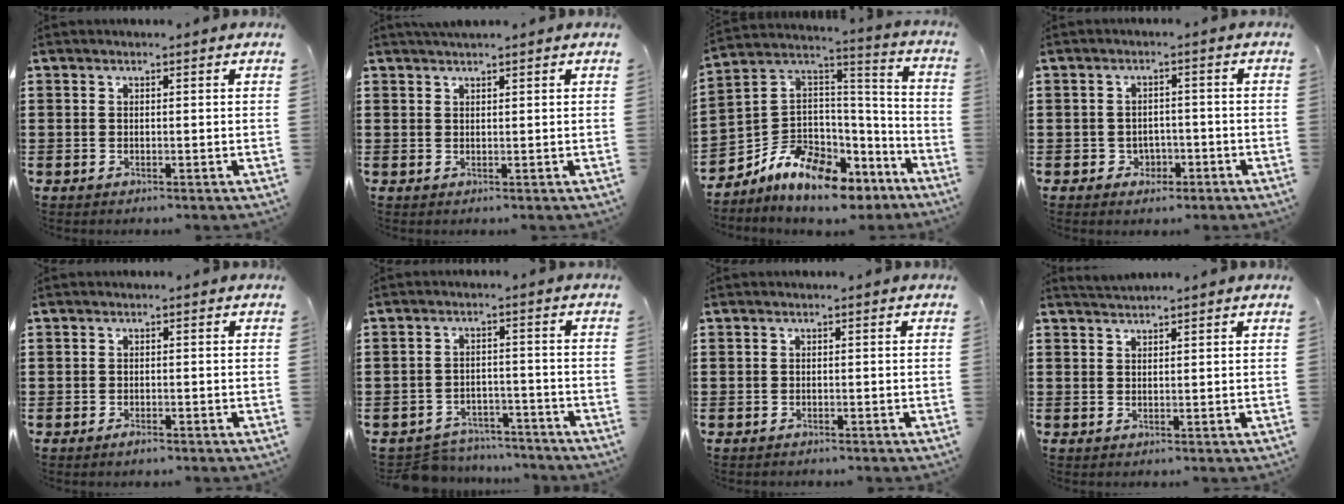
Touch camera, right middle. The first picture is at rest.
{"total": 1.2, "force": [1.2, 0.0, 0.2], "torque": [-0.007, -0.001, 0.023]}
{"total": 9.8, "force": [-8.2, 4.2, 3.3], "torque": [-0.085, 0.009, -0.163]}
{"total": 2.0, "force": [-1.4, 1.3, 0.6], "torque": [-0.018, -0.002, -0.031]}
{"total": 1.0, "force": [-0.8, 0.0, 0.5], "torque": [-0.011, -0.009, -0.014]}
{"total": 4.7, "force": [-4.7, 0.5, 0.1], "torque": [-0.004, 0.006, -0.097]}
{"total": 0.7, "force": [-0.6, -0.2, 0.0], "torque": [0.002, 0.000, -0.014]}
{"total": 1.6, "force": [1.6, -0.1, 0.2], "torque": [-0.007, 0.001, 0.031]}